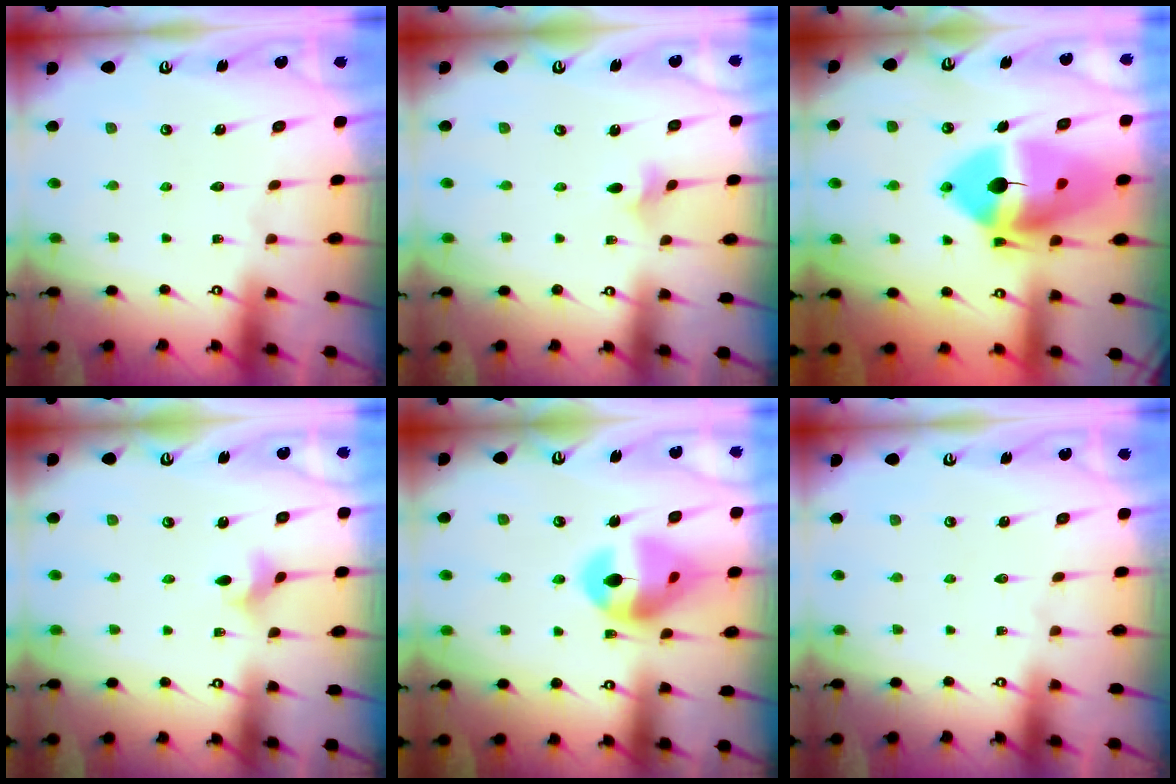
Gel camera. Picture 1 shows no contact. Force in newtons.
{"total": 2.7, "press": 2.6, "slide": 0.7}
{"total": 19.4, "press": 19.2, "slide": 3.2}
{"total": 3.1, "press": 3.1, "slide": 0.2}
{"total": 15.4, "press": 15.2, "slide": 2.1}
{"total": 0.0}